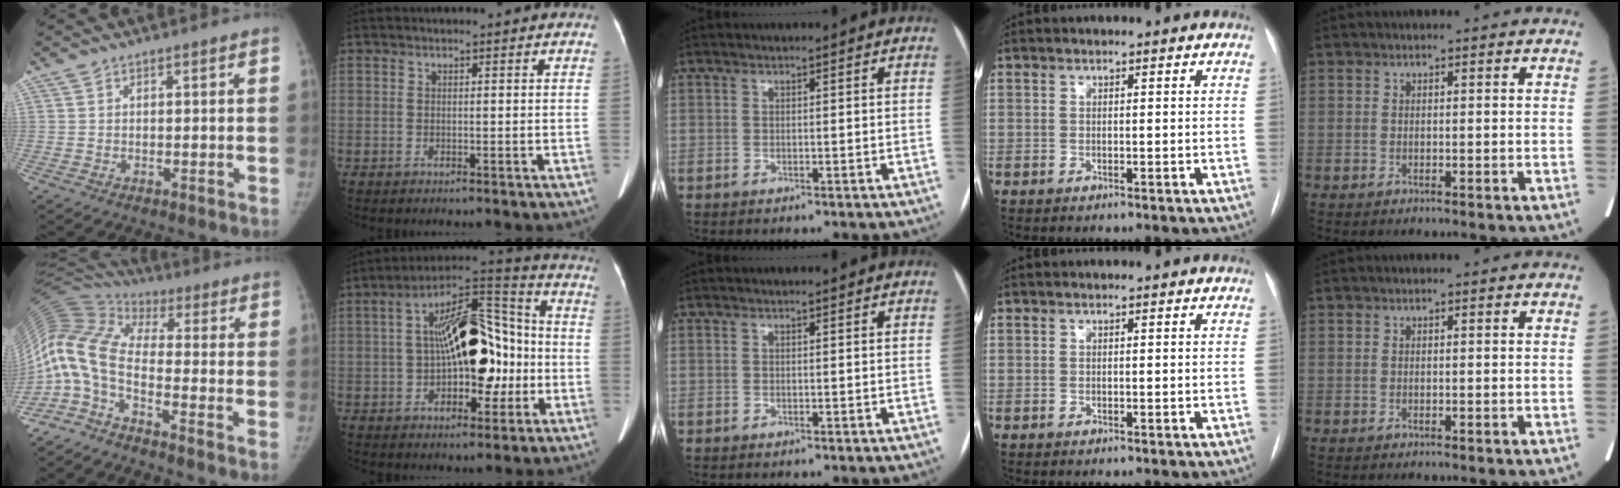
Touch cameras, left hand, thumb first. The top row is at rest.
{"thumb": {"total": 11.5, "force": [-4.9, 3.5, 9.8], "torque": [-0.222, 0.057, -0.113]}, "index": {"total": 15.4, "force": [-1.6, 6.6, 13.8], "torque": [-0.229, 0.039, -0.022]}}